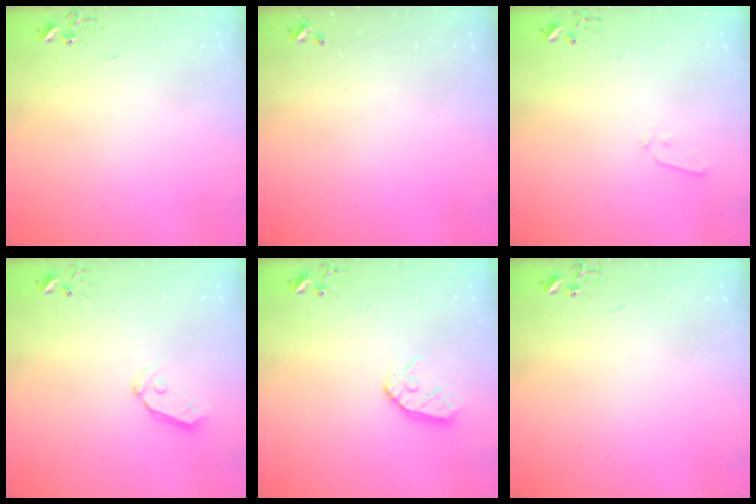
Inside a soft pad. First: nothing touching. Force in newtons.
{"total": 0.0}
{"total": 3.7, "press": 3.6, "slide": 0.7}
{"total": 7.3, "press": 7.2, "slide": 0.8}
{"total": 9.5, "press": 9.5, "slide": 0.8}
{"total": 0.0}